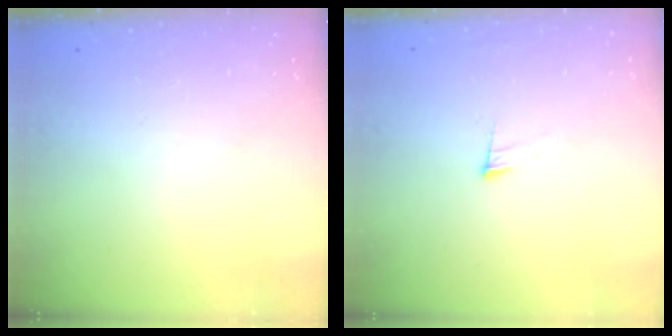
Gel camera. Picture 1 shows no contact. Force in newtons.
{"total": 8.9, "press": 8.8, "slide": 1.6}